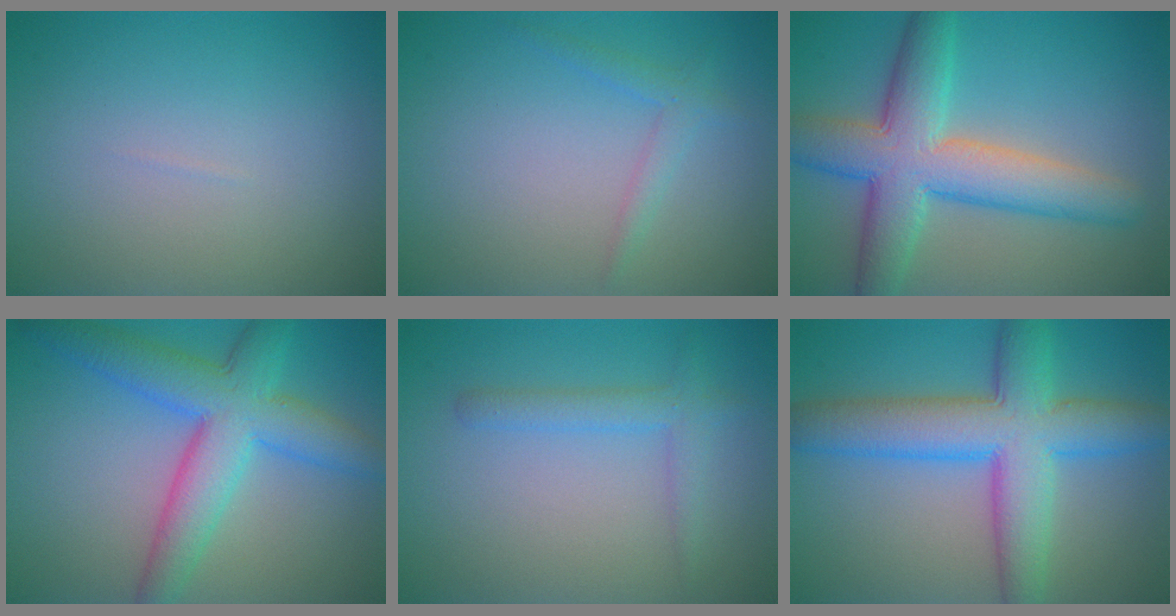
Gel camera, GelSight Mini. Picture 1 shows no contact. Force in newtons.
{"total": 1.5, "press": 1.5, "slide": 0.1}
{"total": 8.5, "press": 8.5, "slide": 0.4}
{"total": 7.4, "press": 7.4, "slide": 0.3}
{"total": 2.1, "press": 2.1, "slide": 0.2}
{"total": 8.9, "press": 8.9, "slide": 0.1}